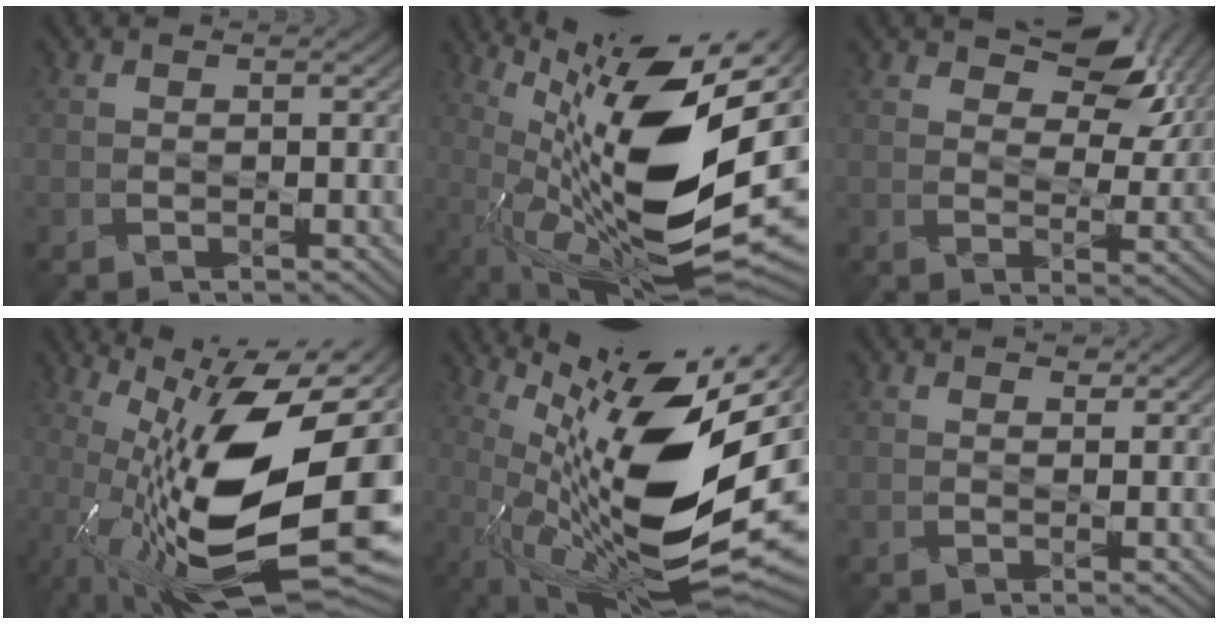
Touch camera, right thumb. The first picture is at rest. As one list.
[{"total": 19.5, "force": [3.5, 6.4, 18.1], "torque": [-0.309, 0.010, 0.068]}, {"total": 8.2, "force": [5.1, 4.1, 4.9], "torque": [-0.076, -0.002, 0.077]}, {"total": 19.6, "force": [-0.3, 7.4, 18.1], "torque": [-0.289, -0.015, -0.009]}, {"total": 19.5, "force": [3.2, 6.8, 17.9], "torque": [-0.293, 0.000, 0.055]}, {"total": 0.8, "force": [0.6, 0.5, 0.0], "torque": [-0.004, -0.002, 0.005]}]